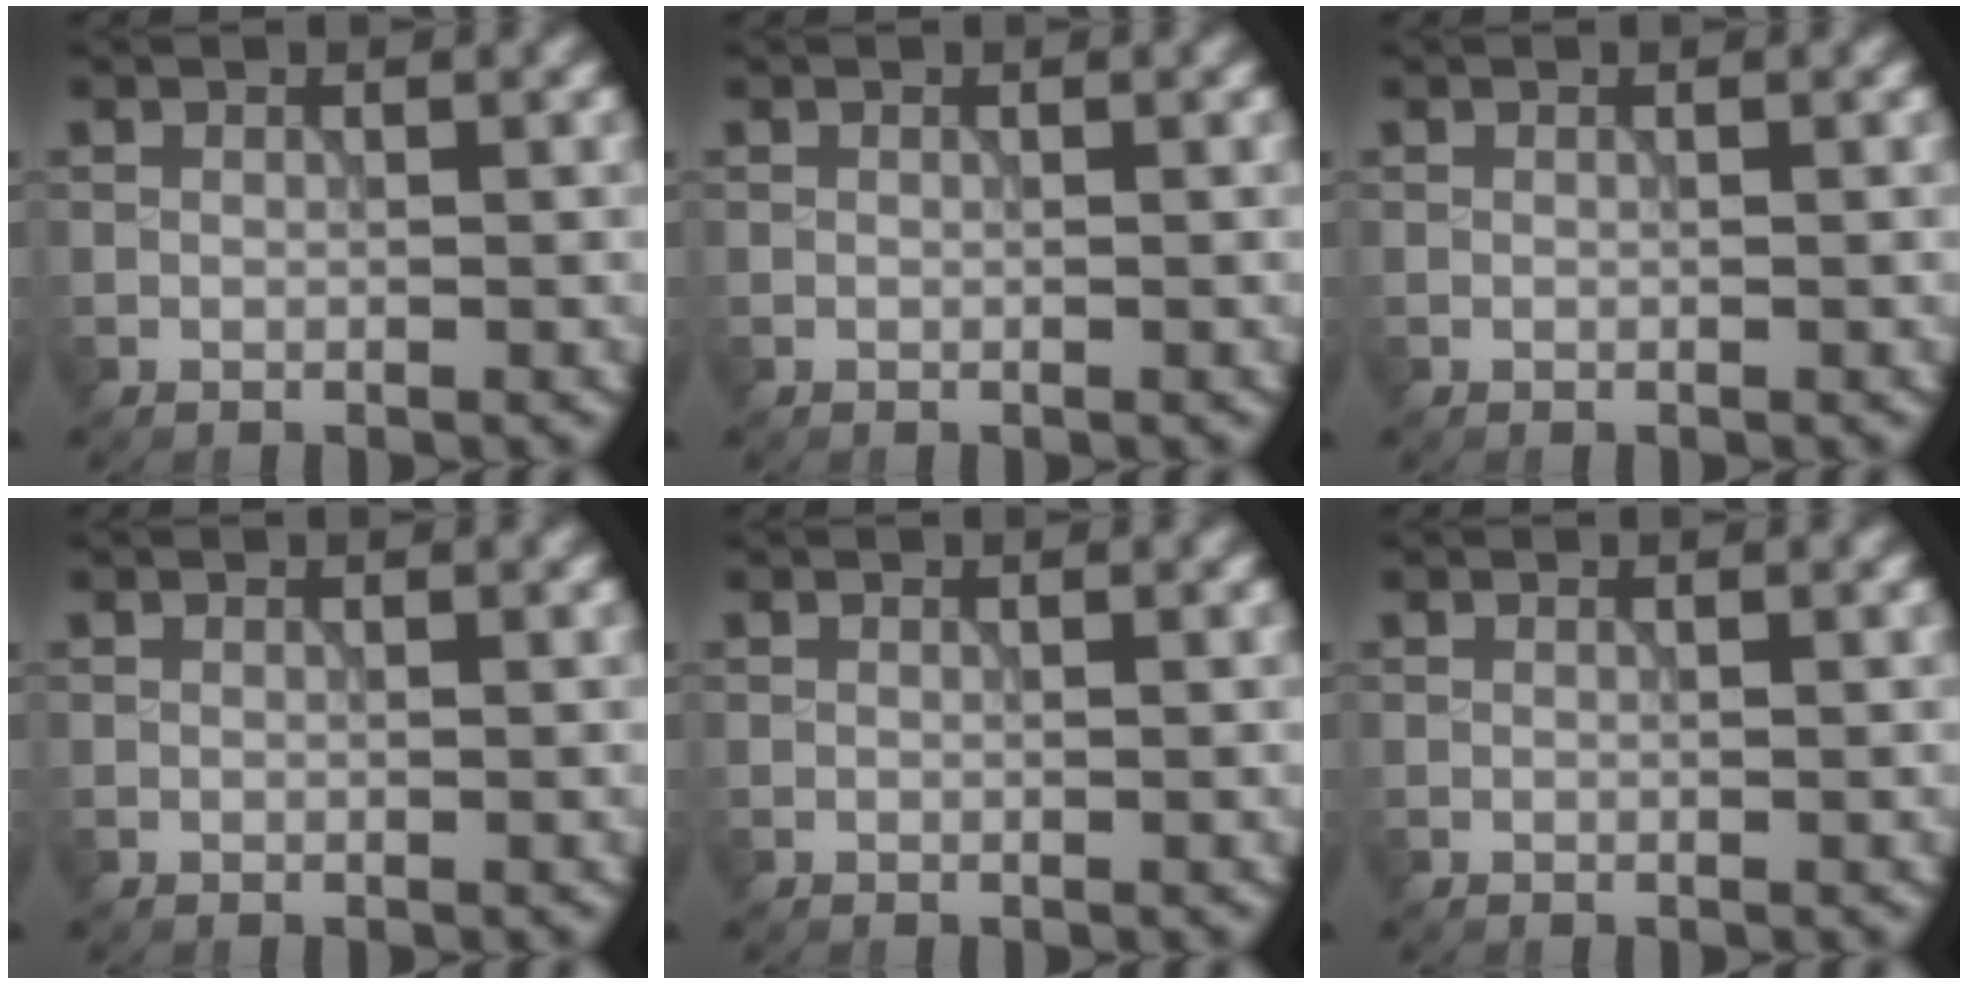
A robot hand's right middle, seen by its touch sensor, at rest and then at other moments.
{"total": 0.0}
{"total": 0.0}
{"total": 0.0}
{"total": 0.0}
{"total": 0.0}